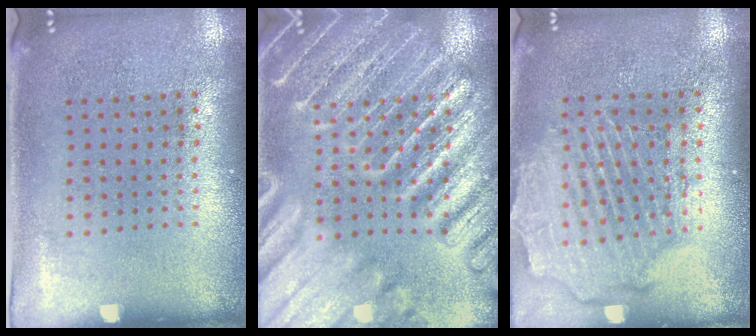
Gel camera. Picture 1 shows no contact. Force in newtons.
{"total": 6.3, "press": 6.2, "slide": 0.7}
{"total": 2.5, "press": 2.2, "slide": 1.1}